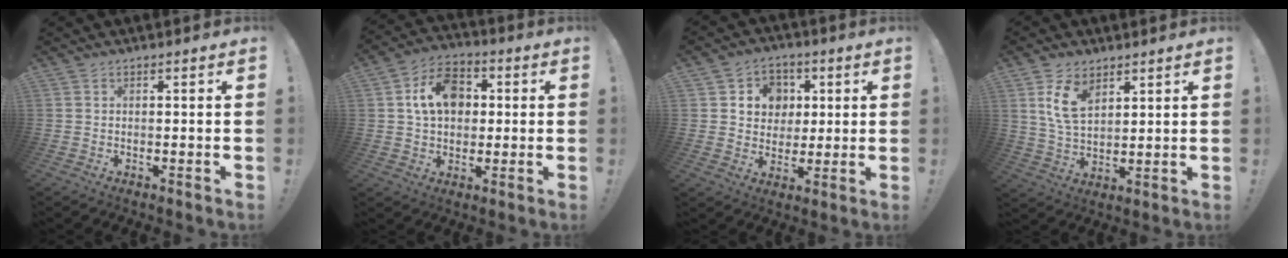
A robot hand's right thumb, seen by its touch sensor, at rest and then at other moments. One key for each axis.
{"total": 12.5, "fx": 3.1, "fy": 9.4, "fz": 7.6, "tx": -0.115, "ty": 0.003, "tz": 0.060}
{"total": 8.7, "fx": 1.7, "fy": 8.2, "fz": 2.1, "tx": -0.032, "ty": -0.009, "tz": 0.039}
{"total": 10.0, "fx": 5.1, "fy": 6.1, "fz": 6.1, "tx": -0.104, "ty": -0.014, "tz": 0.100}